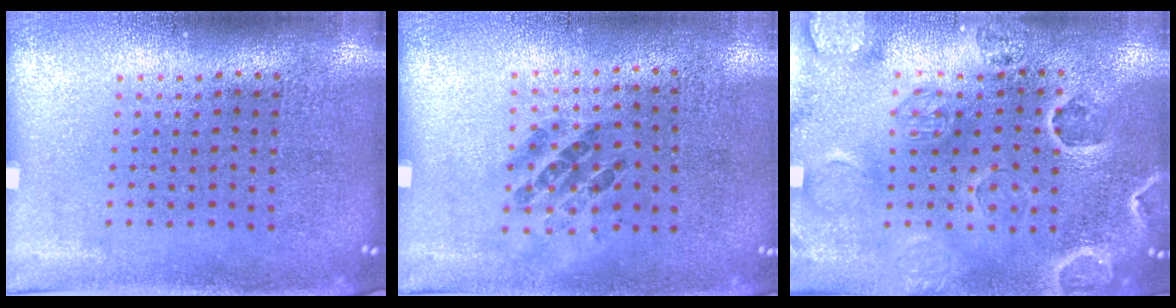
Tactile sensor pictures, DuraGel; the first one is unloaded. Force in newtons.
{"total": 1.1, "press": 0.6, "slide": 0.9}
{"total": 2.8, "press": 2.7, "slide": 0.5}